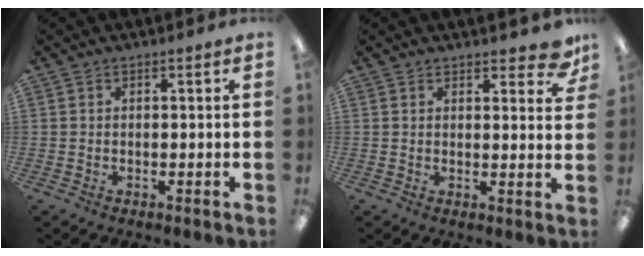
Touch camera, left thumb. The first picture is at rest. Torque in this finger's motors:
{"motor_torque": [-0.31, 0.30, -0.34, 0.06, 0.04]}